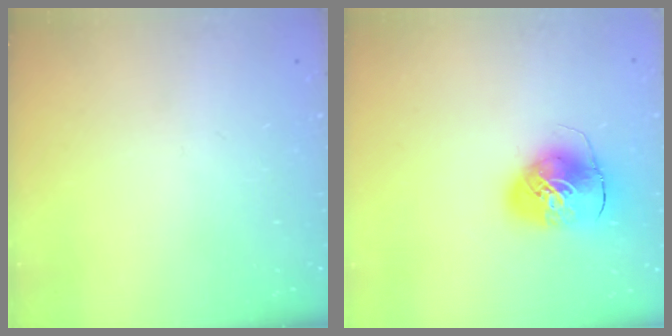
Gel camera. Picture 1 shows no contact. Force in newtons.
{"total": 10.4, "press": 10.2, "slide": 1.8}